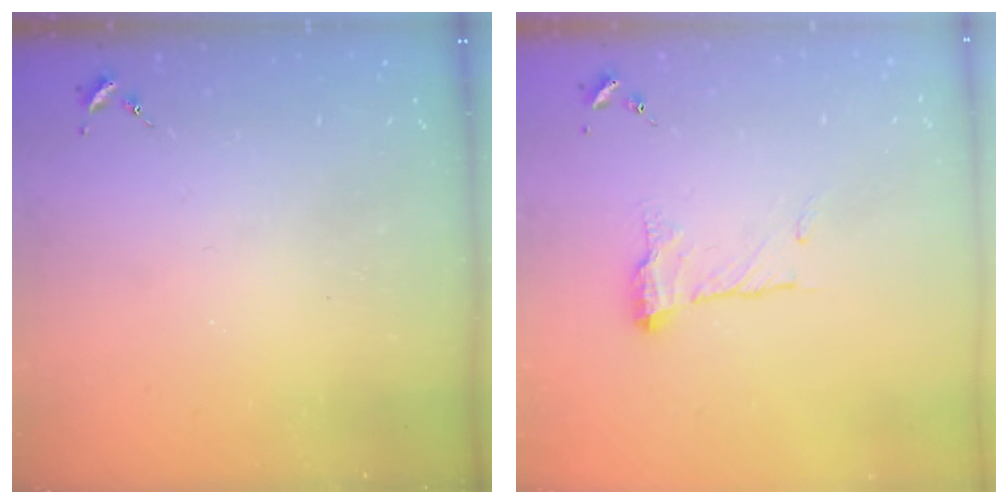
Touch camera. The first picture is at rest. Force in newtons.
{"total": 11.4, "press": 11.3, "slide": 0.5}